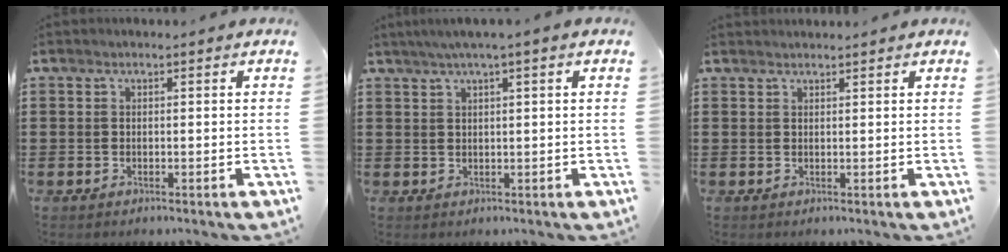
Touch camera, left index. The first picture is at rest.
{"total": 2.0, "force": [1.0, -0.1, 1.8], "torque": [-0.033, 0.002, 0.016]}
{"total": 0.9, "force": [0.9, 0.0, 0.0], "torque": [-0.001, 0.000, 0.018]}